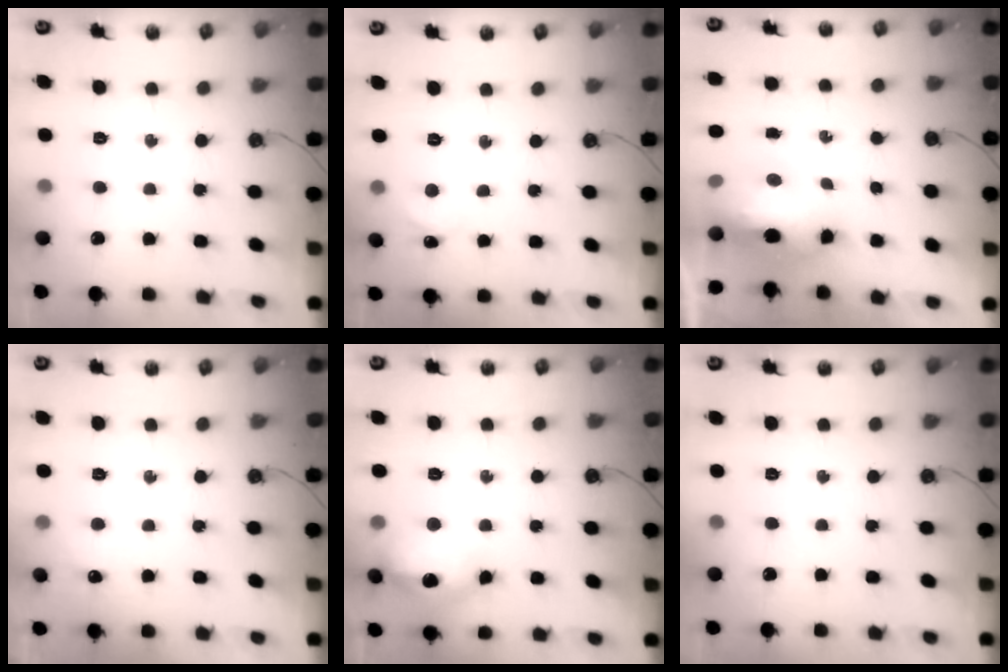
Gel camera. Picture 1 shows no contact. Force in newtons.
{"total": 2.4, "press": 2.4, "slide": 0.3}
{"total": 11.3, "press": 11.2, "slide": 1.8}
{"total": 4.5, "press": 4.5, "slide": 0.6}
{"total": 14.8, "press": 14.8, "slide": 1.4}
{"total": 0.0}